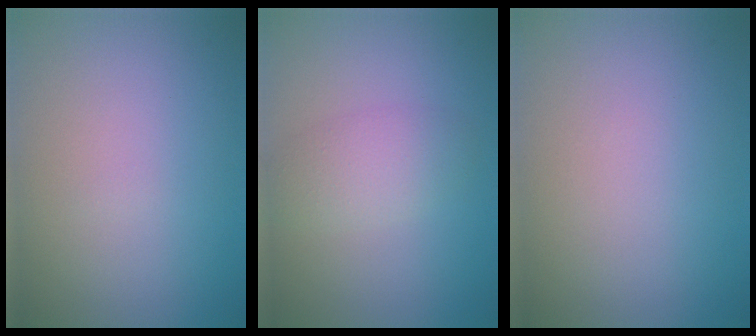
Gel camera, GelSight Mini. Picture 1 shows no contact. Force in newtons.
{"total": 2.7, "press": 2.7, "slide": 0.1}
{"total": 0.0}